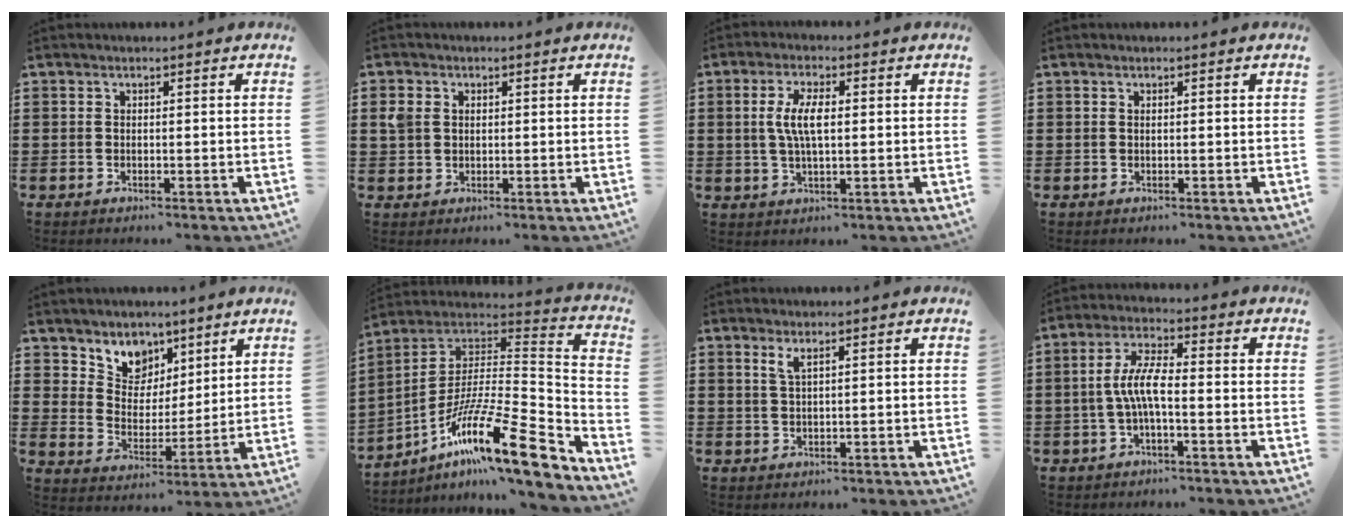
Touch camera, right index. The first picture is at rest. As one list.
[{"total": 2.7, "force": [0.7, 2.1, 1.5], "torque": [-0.043, 0.006, 0.011]}, {"total": 5.8, "force": [0.5, 2.1, 5.4], "torque": [-0.120, 0.002, 0.001]}, {"total": 0.0}, {"total": 6.4, "force": [4.6, 4.5, 0.0], "torque": [-0.034, -0.031, 0.084]}, {"total": 17.8, "force": [-10.7, 2.9, 13.9], "torque": [-0.245, -0.003, -0.192]}, {"total": 1.9, "force": [1.2, 0.3, 1.4], "torque": [-0.031, 0.002, 0.020]}, {"total": 6.2, "force": [-1.0, 1.7, 5.9], "torque": [-0.125, -0.001, -0.025]}]